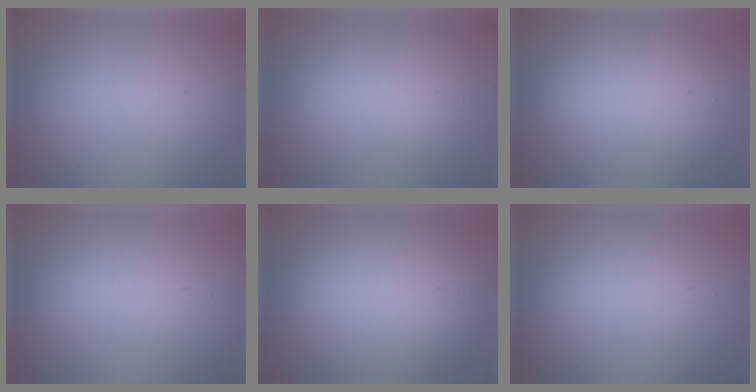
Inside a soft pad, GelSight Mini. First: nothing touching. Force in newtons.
{"total": 4.4, "press": 4.4, "slide": 0.4}
{"total": 6.4, "press": 6.4, "slide": 0.5}
{"total": 1.3, "press": 1.3, "slide": 0.1}
{"total": 8.8, "press": 8.8, "slide": 0.6}
{"total": 1.8, "press": 1.8, "slide": 0.1}